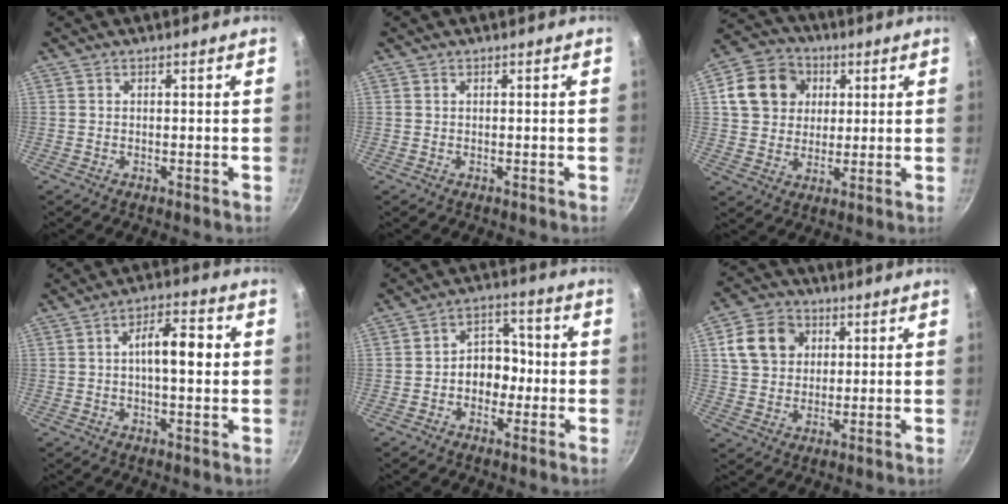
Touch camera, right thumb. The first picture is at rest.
{"total": 0.0}
{"total": 12.5, "force": [3.4, 10.6, 5.6], "torque": [-0.078, 0.012, 0.050]}
{"total": 8.9, "force": [0.7, 3.7, 8.1], "torque": [-0.106, 0.021, 0.001]}
{"total": 8.0, "force": [-1.2, 6.2, 4.9], "torque": [-0.017, 0.030, -0.029]}
{"total": 10.7, "force": [3.4, 8.8, 5.2], "torque": [-0.070, 0.007, 0.053]}